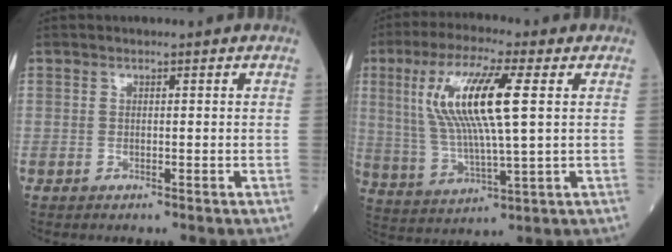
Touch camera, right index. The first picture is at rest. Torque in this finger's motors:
{"motor_torque": [1.22, 0.92, 0.46, 0.21]}